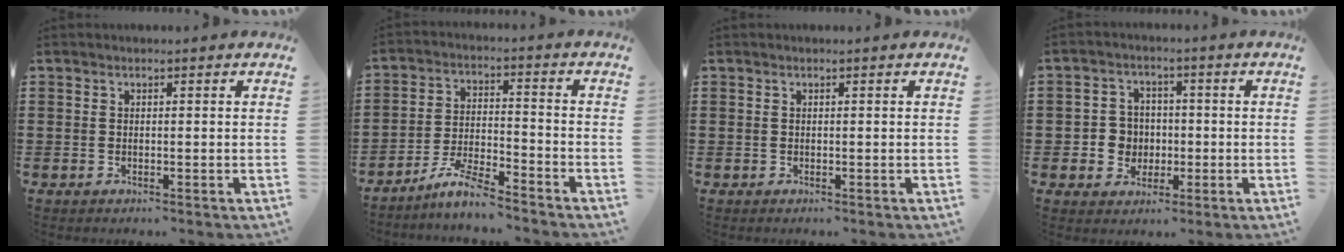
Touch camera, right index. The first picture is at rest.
{"total": 6.2, "force": [-5.6, 0.3, 2.7], "torque": [-0.065, -0.003, -0.112]}
{"total": 0.0}
{"total": 4.4, "force": [-0.7, 4.2, 1.3], "torque": [-0.040, 0.011, -0.017]}